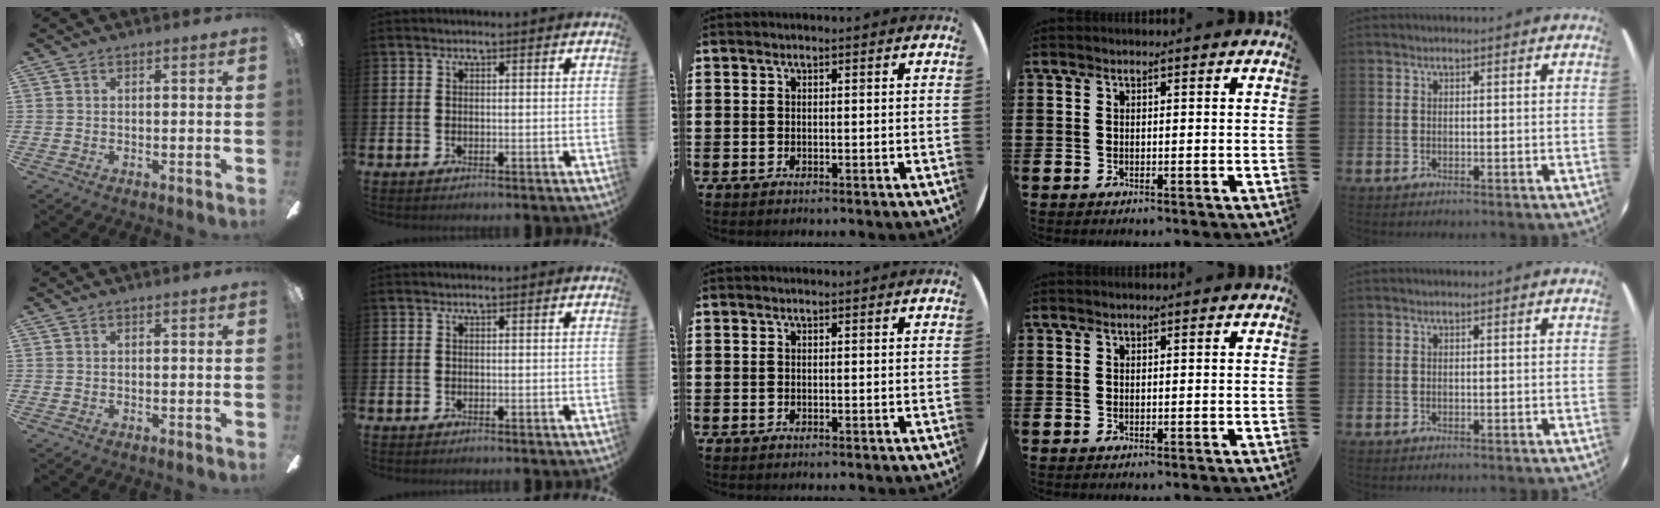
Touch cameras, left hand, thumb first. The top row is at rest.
{}